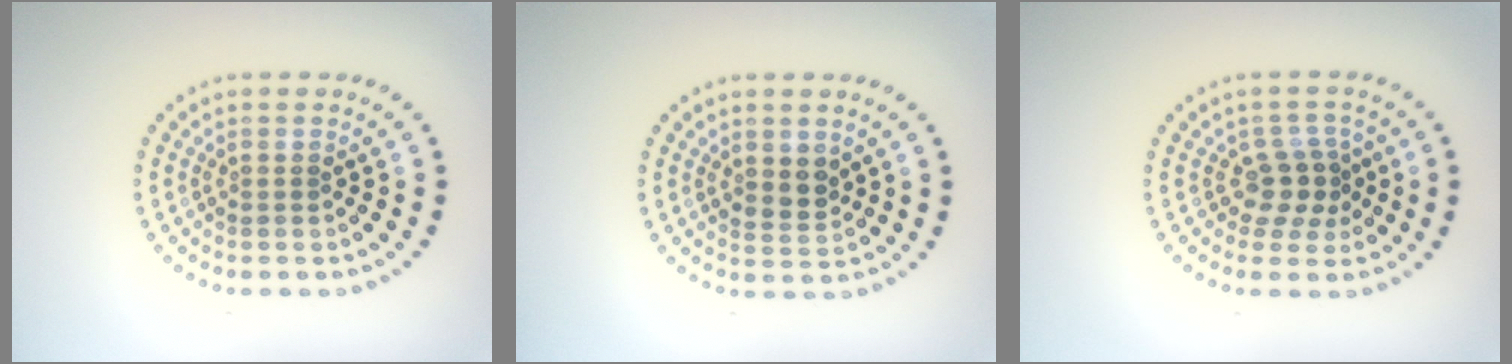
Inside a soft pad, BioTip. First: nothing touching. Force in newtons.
{"total": 1.9, "press": 1.8, "slide": 0.7}
{"total": 2.6, "press": 2.2, "slide": 1.4}